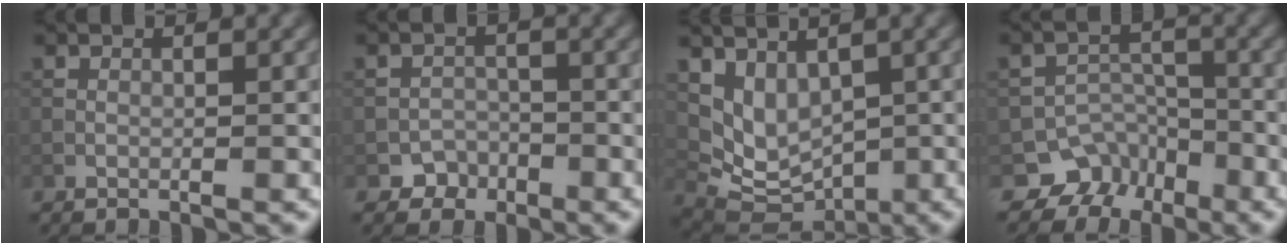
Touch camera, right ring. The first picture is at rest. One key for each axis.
{"total": 2.2, "fx": -1.5, "fy": 1.7, "fz": -0.2, "tx": 0.016, "ty": 0.003, "tz": -0.020}
{"total": 5.5, "fx": 2.0, "fy": 3.8, "fz": 3.4, "tx": -0.054, "ty": -0.007, "tz": 0.059}
{"total": 4.2, "fx": -2.8, "fy": 3.0, "fz": 0.6, "tx": 0.005, "ty": 0.001, "tz": -0.041}